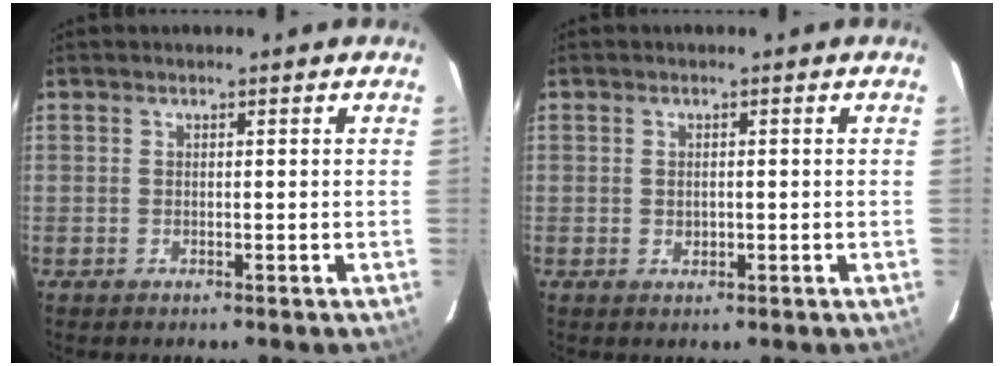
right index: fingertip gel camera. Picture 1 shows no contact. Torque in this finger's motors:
{"motor_torque": [-0.23, 0.02, -0.04, 0.00]}